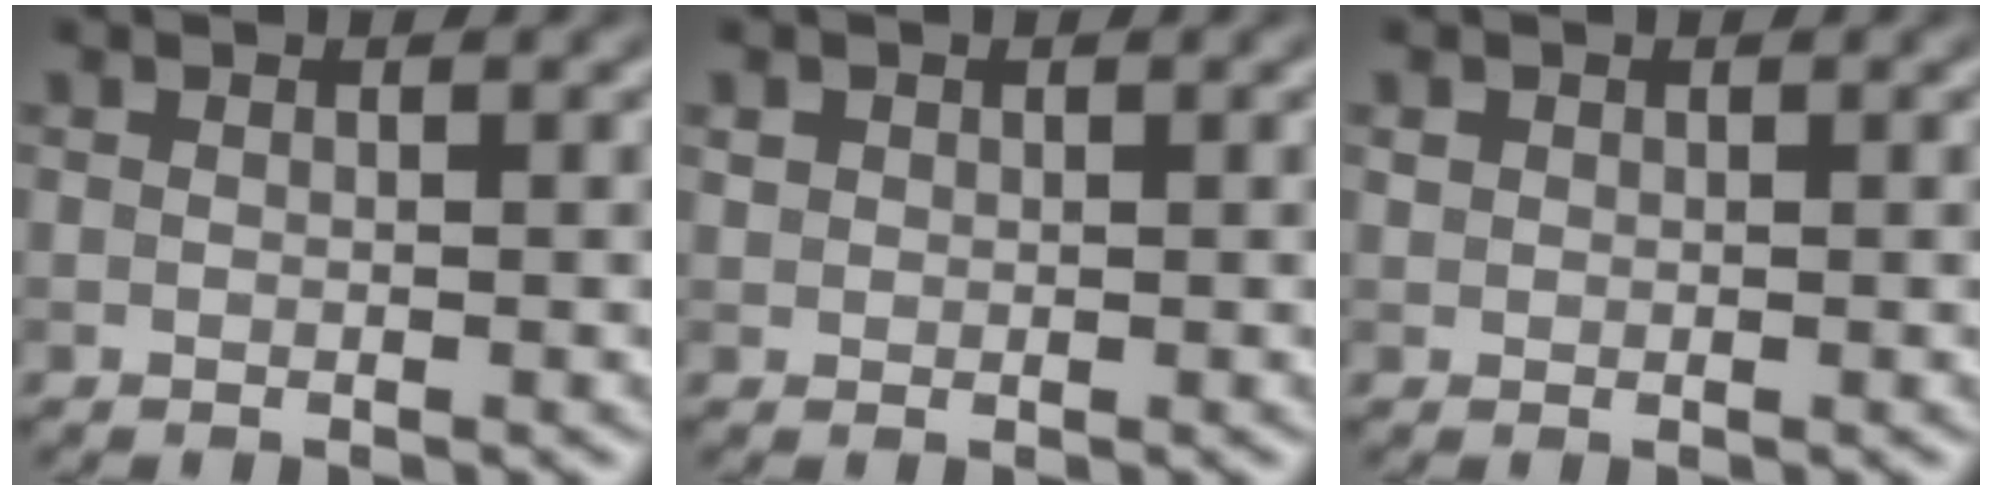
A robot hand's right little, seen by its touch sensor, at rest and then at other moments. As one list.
[{"total": 0.7, "force": [0.3, 0.7, 0.1], "torque": [0.001, -0.002, 0.007]}, {"total": 0.6, "force": [0.2, 0.5, 0.1], "torque": [0.000, -0.002, 0.005]}]